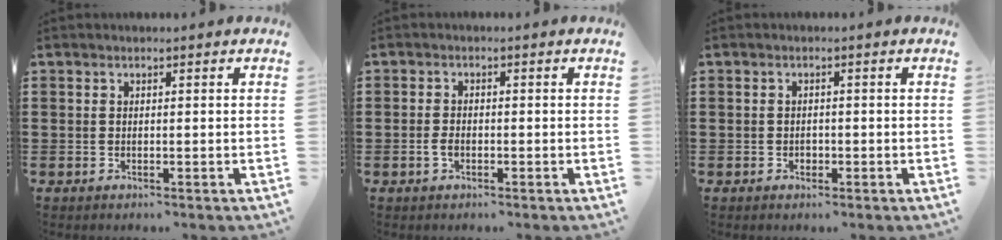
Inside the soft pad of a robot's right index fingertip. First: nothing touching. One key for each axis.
{"total": 1.8, "fx": -0.6, "fy": 1.0, "fz": 1.3, "tx": -0.033, "ty": -0.001, "tz": -0.013}
{"total": 1.0, "fx": -0.4, "fy": 0.8, "fz": 0.4, "tx": -0.010, "ty": 0.001, "tz": -0.009}